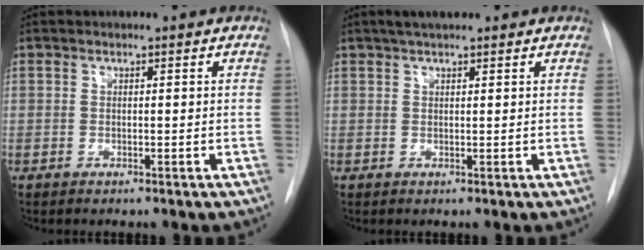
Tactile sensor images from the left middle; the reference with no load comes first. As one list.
[{"total": 3.1, "force": [2.4, 0.8, 1.9], "torque": [-0.035, 0.015, 0.039]}]